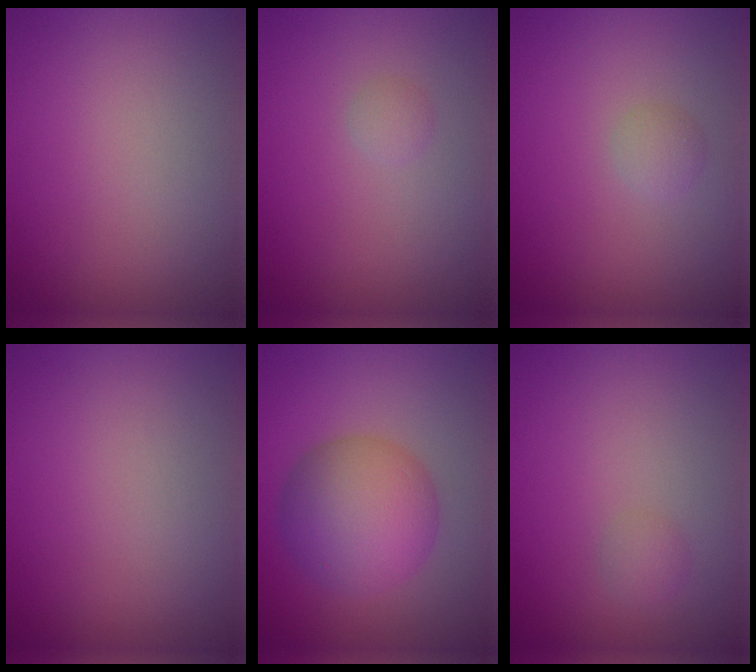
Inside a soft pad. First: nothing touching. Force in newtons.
{"total": 0.8, "press": 0.8, "slide": 0.1}
{"total": 1.1, "press": 1.1, "slide": 0.1}
{"total": 0.0}
{"total": 7.0, "press": 7.0, "slide": 0.1}
{"total": 1.0, "press": 1.0, "slide": 0.0}